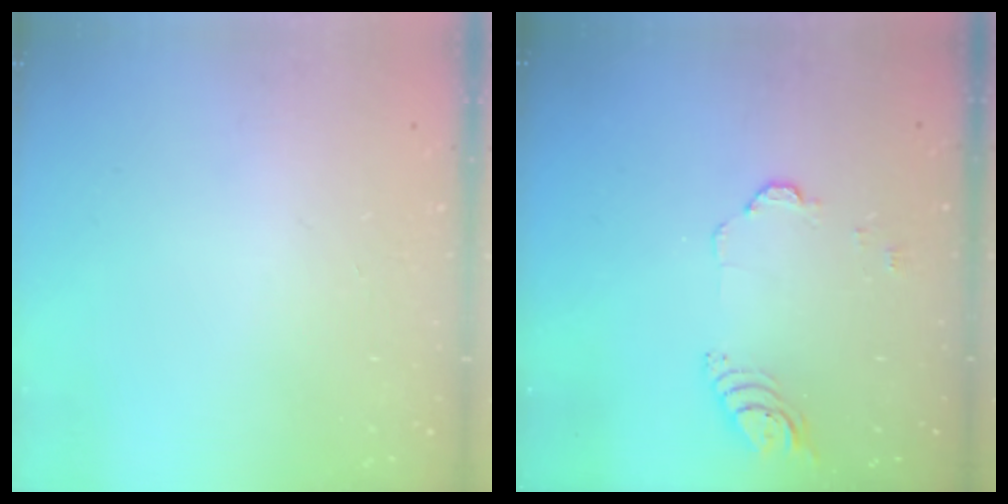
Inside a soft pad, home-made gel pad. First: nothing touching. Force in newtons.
{"total": 5.3, "press": 5.2, "slide": 0.6}